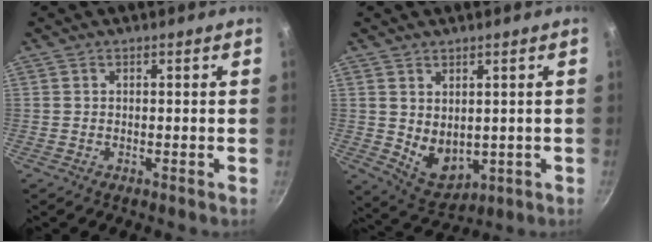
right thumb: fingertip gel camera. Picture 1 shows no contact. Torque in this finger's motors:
{"motor_torque": [-0.43, 0.60, -0.16, 0.21, 0.05]}